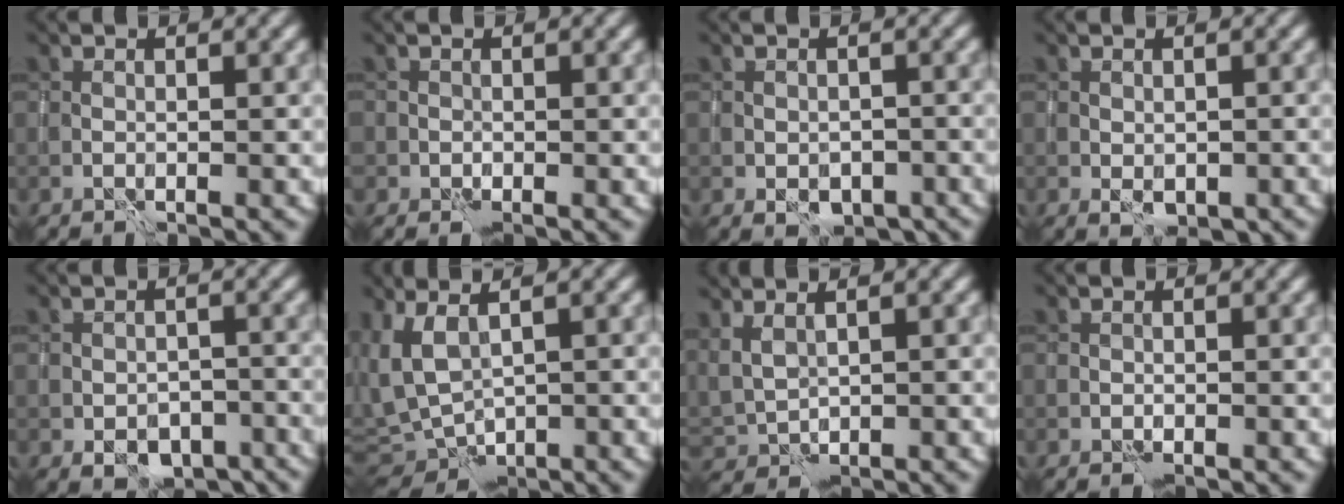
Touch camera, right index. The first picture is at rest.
{"total": 0.7, "force": [-0.4, 0.6, 0.0], "torque": [0.004, -0.001, -0.009]}
{"total": 3.3, "force": [-1.6, 2.3, 1.7], "torque": [-0.028, -0.008, -0.017]}
{"total": 2.1, "force": [-0.6, 1.5, 1.3], "torque": [-0.019, -0.007, -0.004]}
{"total": 4.8, "force": [-2.9, 3.1, 2.4], "torque": [-0.030, -0.011, -0.033]}
{"total": 4.6, "force": [-1.0, 2.5, 3.7], "torque": [-0.080, -0.010, -0.012]}
{"total": 2.6, "force": [1.8, 1.1, 1.5], "torque": [-0.034, 0.001, 0.048]}
{"total": 0.0}